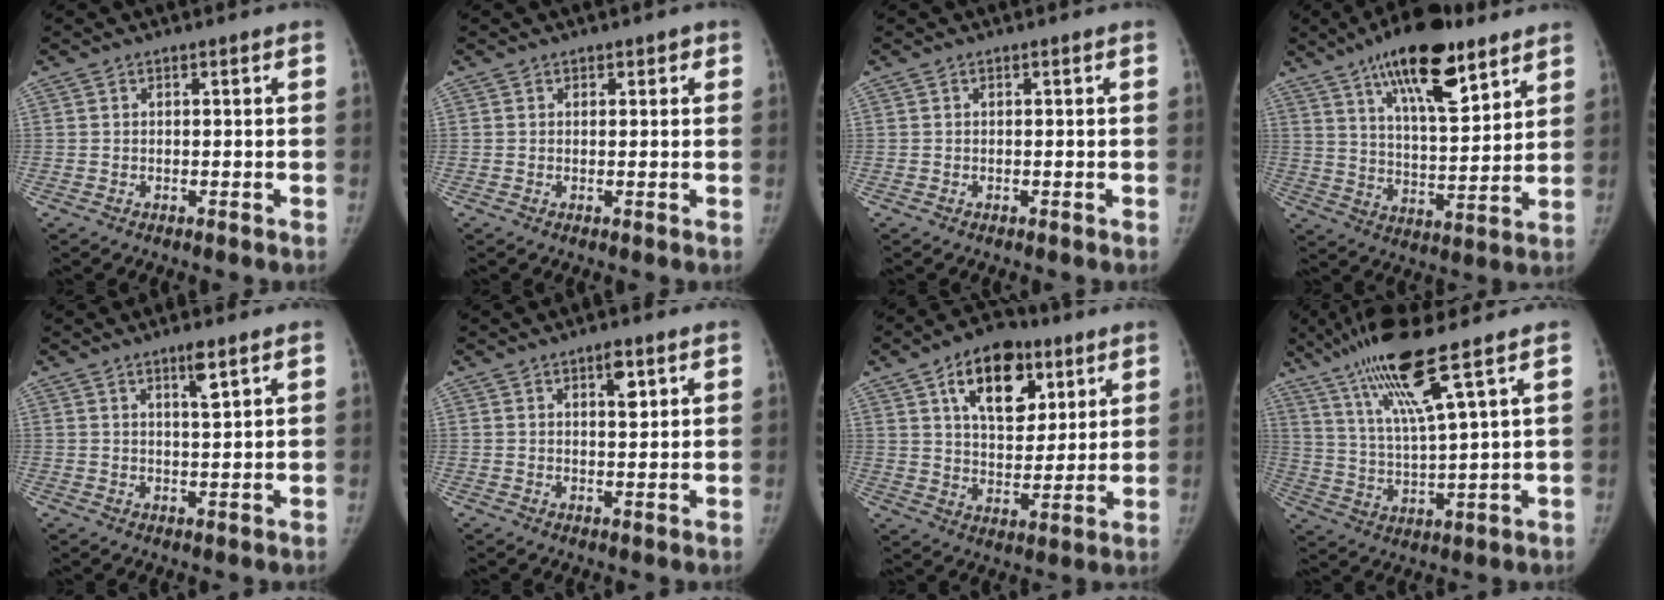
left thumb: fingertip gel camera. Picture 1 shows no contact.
{"total": 1.5, "force": [0.9, 1.1, 0.5], "torque": [0.014, -0.003, 0.007]}
{"total": 0.0}
{"total": 18.8, "force": [11.4, 6.8, 13.2], "torque": [-0.185, -0.052, 0.189]}
{"total": 3.6, "force": [2.3, 0.5, 2.8], "torque": [-0.046, -0.016, 0.039]}
{"total": 3.7, "force": [2.0, 1.5, 2.7], "torque": [-0.029, -0.011, 0.030]}
{"total": 16.0, "force": [7.6, 9.5, 10.4], "torque": [-0.115, -0.025, 0.126]}
{"total": 14.0, "force": [8.7, 0.4, 11.0], "torque": [-0.214, -0.036, 0.169]}